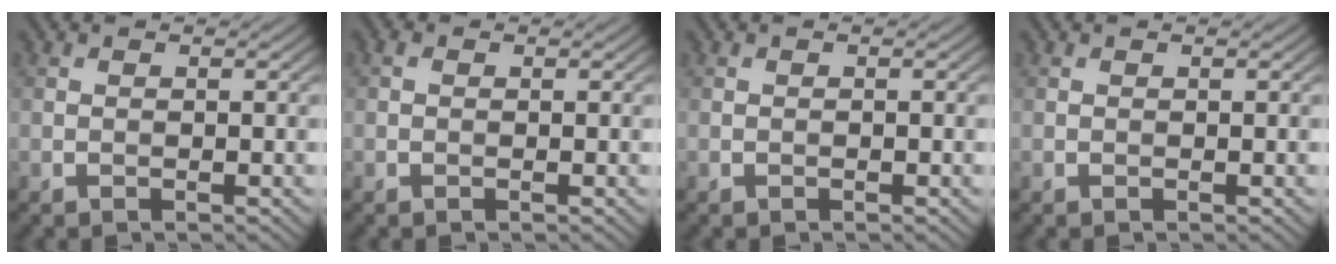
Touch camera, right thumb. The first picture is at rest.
{"total": 0.6, "force": [0.0, 0.4, 0.3], "torque": [-0.006, 0.002, -0.002]}
{"total": 0.0}
{"total": 0.0}